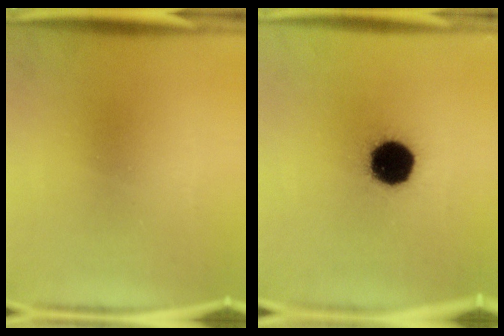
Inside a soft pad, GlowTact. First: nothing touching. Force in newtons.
{"total": 17.2}